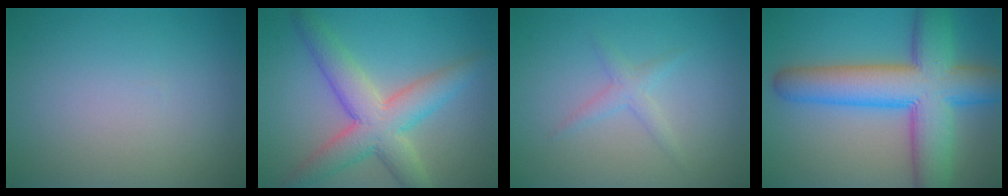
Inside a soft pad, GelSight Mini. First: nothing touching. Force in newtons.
{"total": 6.5, "press": 6.5, "slide": 0.3}
{"total": 1.4, "press": 1.4, "slide": 0.0}
{"total": 11.3, "press": 11.3, "slide": 0.3}